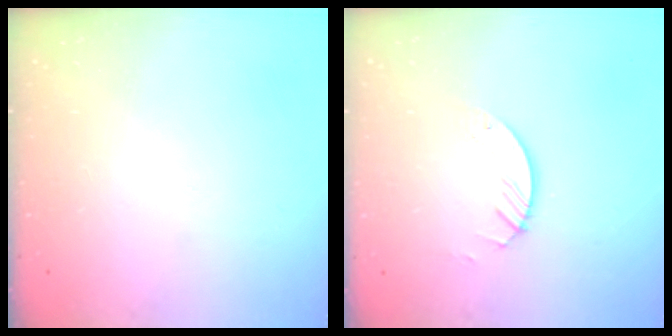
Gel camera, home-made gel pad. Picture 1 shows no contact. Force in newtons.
{"total": 2.9, "press": 2.9, "slide": 0.3}